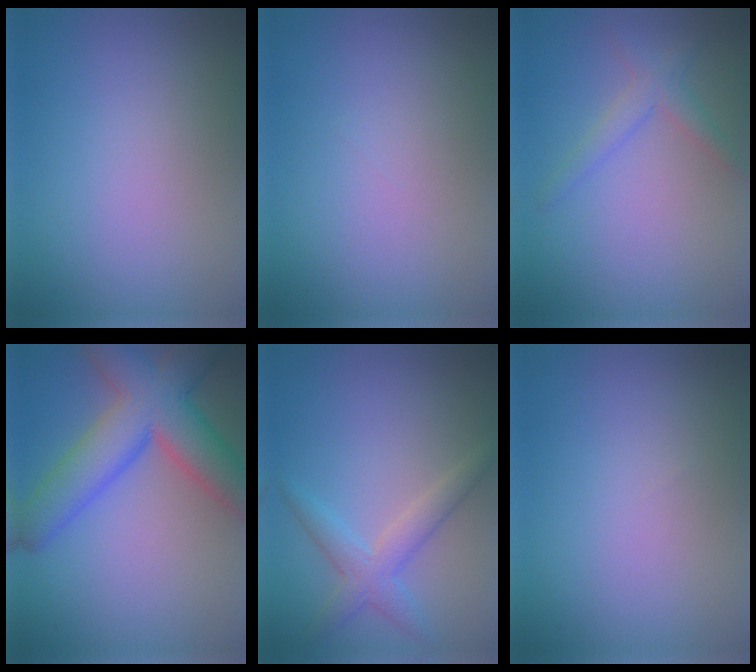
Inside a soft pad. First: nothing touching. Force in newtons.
{"total": 0.0}
{"total": 2.1, "press": 2.1, "slide": 0.1}
{"total": 9.2, "press": 9.2, "slide": 0.5}
{"total": 2.9, "press": 2.9, "slide": 0.2}
{"total": 0.0}